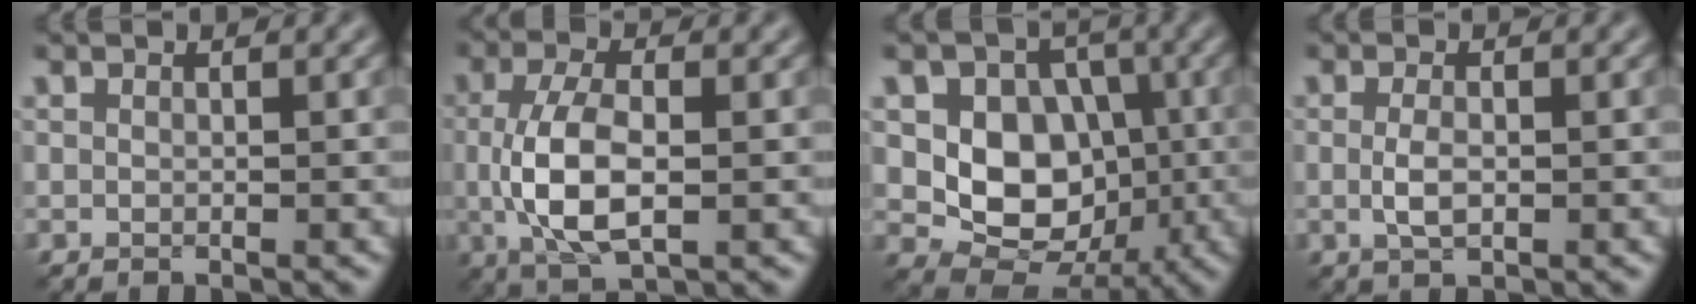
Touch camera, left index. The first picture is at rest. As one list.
[{"total": 6.5, "force": [-0.5, 3.0, 5.7], "torque": [-0.126, -0.003, -0.010]}, {"total": 8.5, "force": [-0.2, 6.8, 5.1], "torque": [-0.078, 0.000, -0.016]}, {"total": 1.9, "force": [-0.3, 0.8, 1.7], "torque": [-0.041, -0.003, -0.006]}]